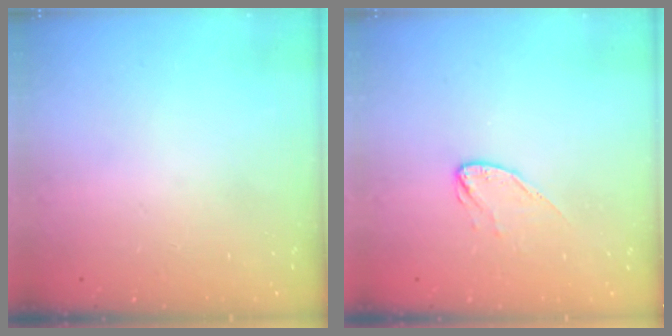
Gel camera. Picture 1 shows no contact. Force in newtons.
{"total": 5.8, "press": 5.7, "slide": 0.5}